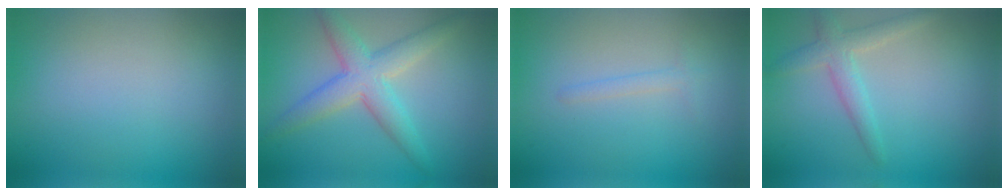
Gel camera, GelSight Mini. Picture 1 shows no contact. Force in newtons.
{"total": 5.0, "press": 5.0, "slide": 0.3}
{"total": 1.0, "press": 1.0, "slide": 0.0}
{"total": 2.6, "press": 2.6, "slide": 0.1}